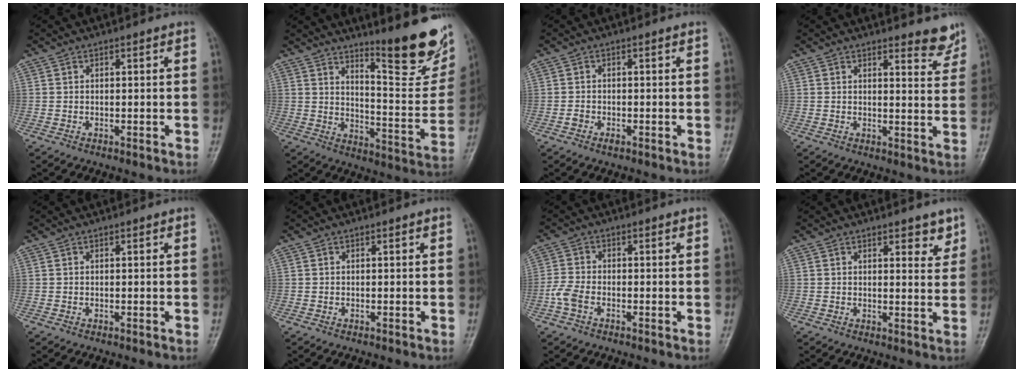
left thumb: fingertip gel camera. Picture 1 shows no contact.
{"total": 18.2, "force": [13.1, 4.0, 12.1], "torque": [-0.122, -0.109, 0.188]}
{"total": 1.2, "force": [-0.8, 0.6, 0.6], "torque": [-0.011, 0.008, -0.012]}
{"total": 4.4, "force": [3.9, 1.2, 1.6], "torque": [-0.004, -0.035, 0.040]}
{"total": 0.0}
{"total": 0.0}
{"total": 3.6, "force": [-1.8, 2.1, 2.4], "torque": [-0.058, 0.008, -0.040]}
{"total": 4.1, "force": [2.8, 1.6, 2.4], "torque": [-0.011, -0.018, 0.035]}